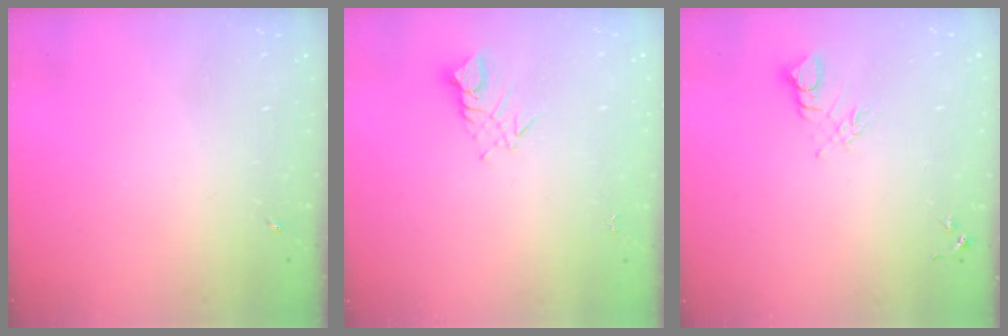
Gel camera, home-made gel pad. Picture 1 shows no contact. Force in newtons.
{"total": 3.8, "press": 3.8, "slide": 0.2}
{"total": 6.6, "press": 6.6, "slide": 0.5}